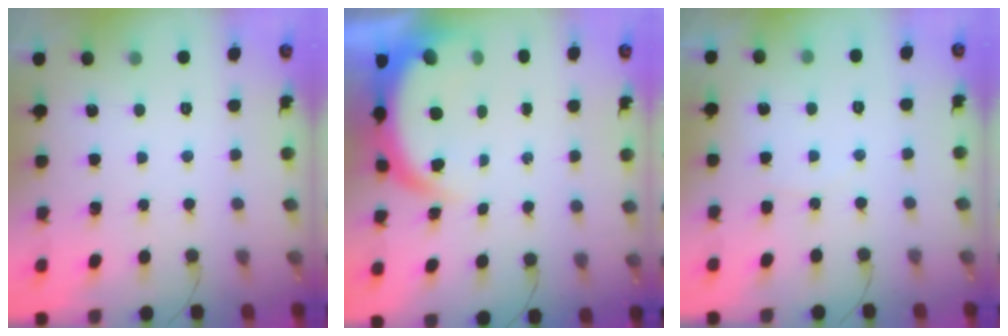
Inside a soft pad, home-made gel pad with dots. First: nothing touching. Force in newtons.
{"total": 7.8, "press": 7.7, "slide": 1.1}
{"total": 3.7, "press": 3.7, "slide": 0.3}